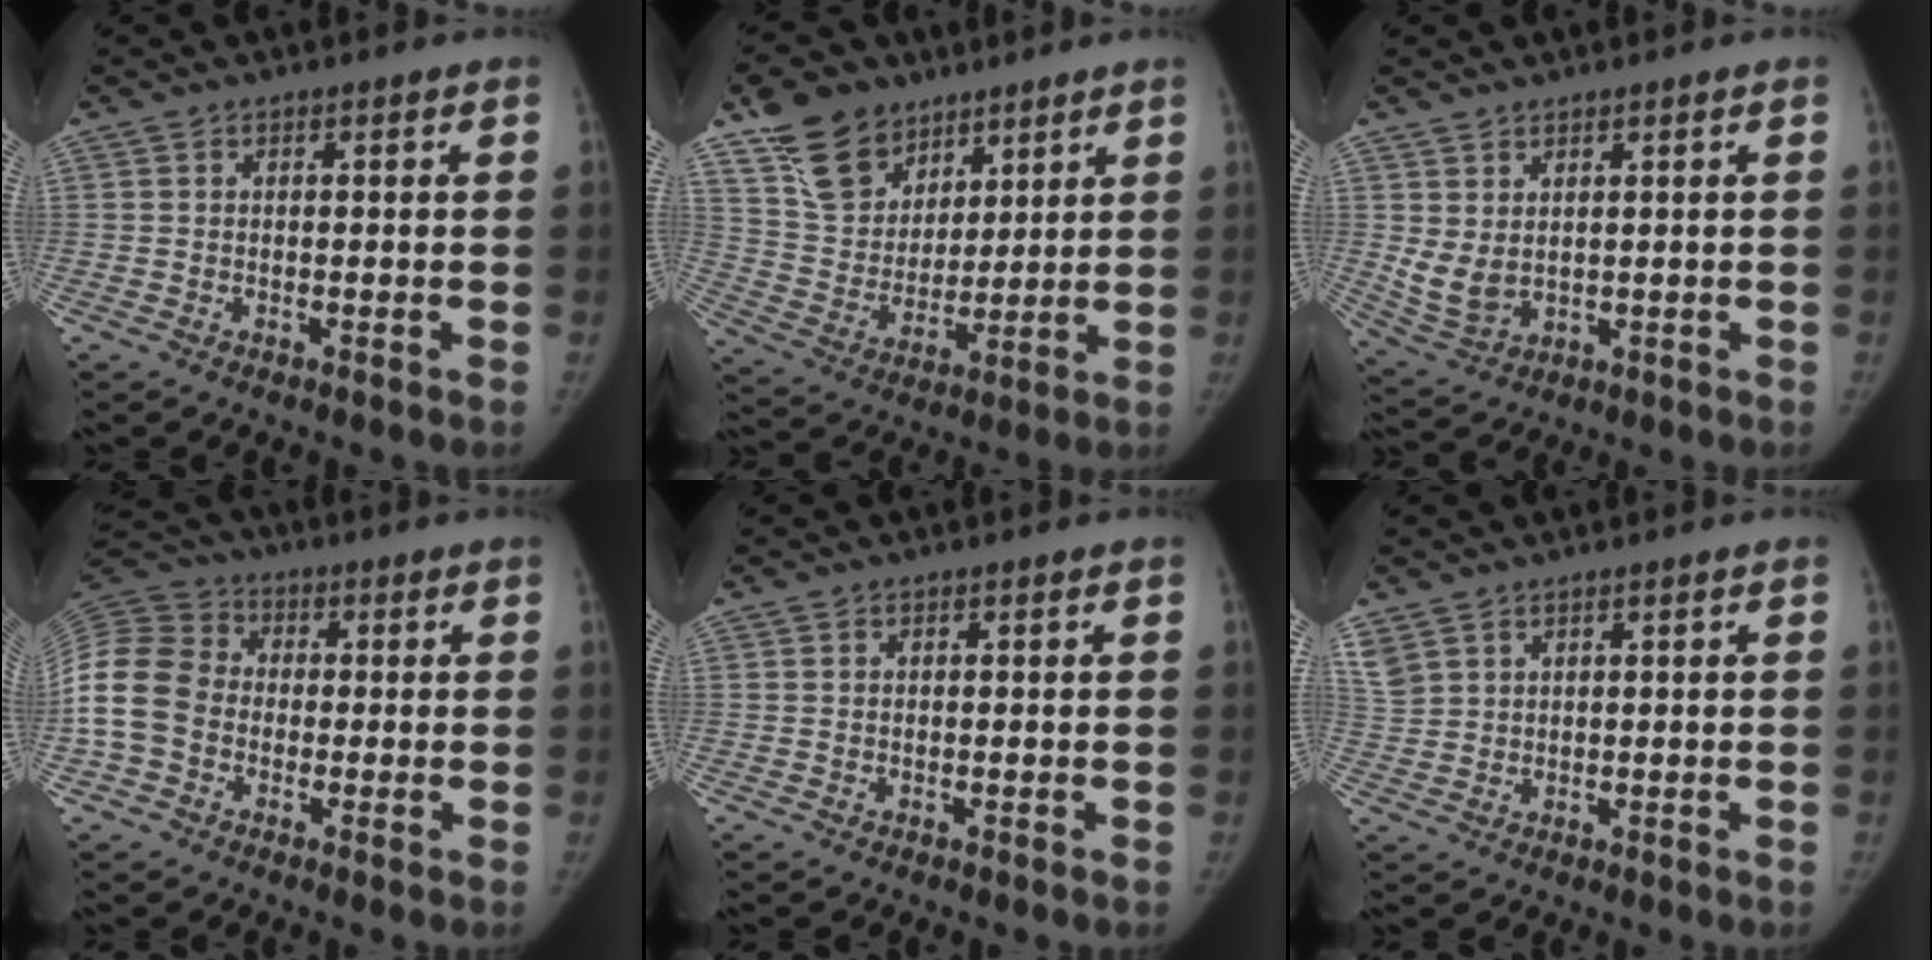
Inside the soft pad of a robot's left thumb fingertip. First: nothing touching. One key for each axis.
{"total": 15.0, "fx": 9.9, "fy": 9.8, "fz": 5.6, "tx": -0.071, "ty": -0.040, "tz": 0.192}
{"total": 5.3, "fx": 1.4, "fy": 3.3, "fz": 3.9, "tx": -0.074, "ty": -0.016, "tz": 0.045}
{"total": 13.5, "fx": -2.0, "fy": 11.0, "fz": 7.6, "tx": -0.156, "ty": 0.031, "tz": -0.049}
{"total": 0.0}
{"total": 5.3, "fx": 3.3, "fy": 3.5, "fz": 2.2, "tx": -0.056, "ty": 0.002, "tz": 0.080}